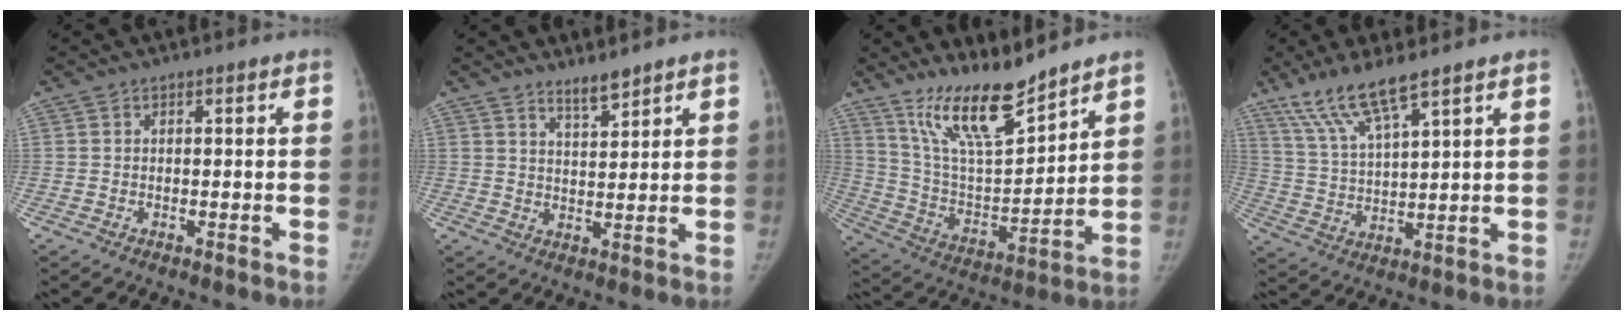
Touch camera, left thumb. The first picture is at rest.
{"total": 3.6, "force": [3.3, 0.5, 1.4], "torque": [-0.014, -0.029, 0.059]}
{"total": 15.2, "force": [12.3, 3.3, 8.3], "torque": [-0.121, -0.078, 0.235]}
{"total": 9.7, "force": [7.1, 1.3, 6.4], "torque": [-0.130, -0.031, 0.152]}